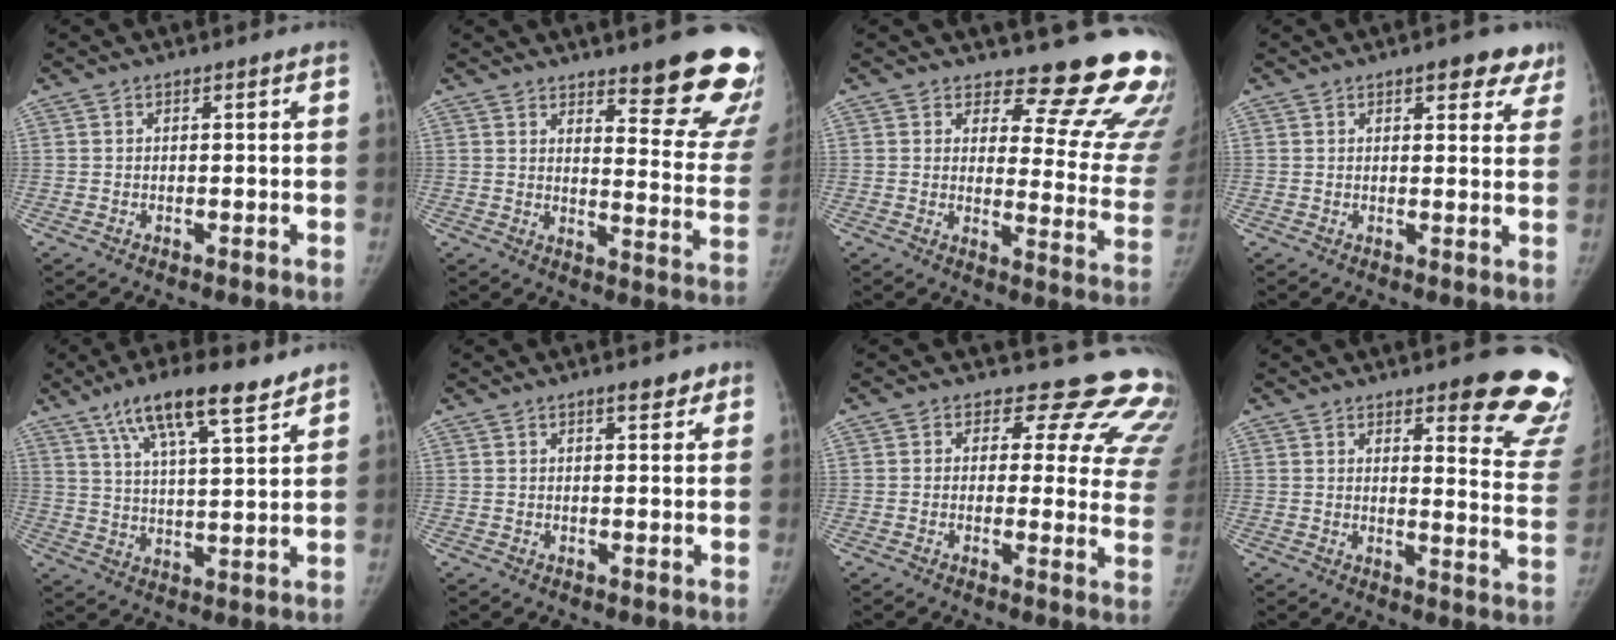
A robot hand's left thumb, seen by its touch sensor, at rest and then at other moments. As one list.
[{"total": 18.6, "force": [12.9, 4.5, 12.6], "torque": [-0.120, -0.094, 0.161]}, {"total": 17.9, "force": [15.7, 5.3, 6.8], "torque": [-0.029, -0.159, 0.170]}, {"total": 7.2, "force": [4.6, 3.2, 4.4], "torque": [-0.012, -0.016, 0.052]}, {"total": 13.9, "force": [9.3, 3.4, 9.8], "torque": [-0.145, -0.033, 0.162]}, {"total": 2.7, "force": [1.8, 1.0, 1.7], "torque": [-0.009, -0.009, 0.025]}, {"total": 16.8, "force": [13.9, 7.5, 5.7], "torque": [-0.021, -0.097, 0.126]}, {"total": 16.2, "force": [11.7, 3.8, 10.6], "torque": [-0.086, -0.089, 0.131]}]